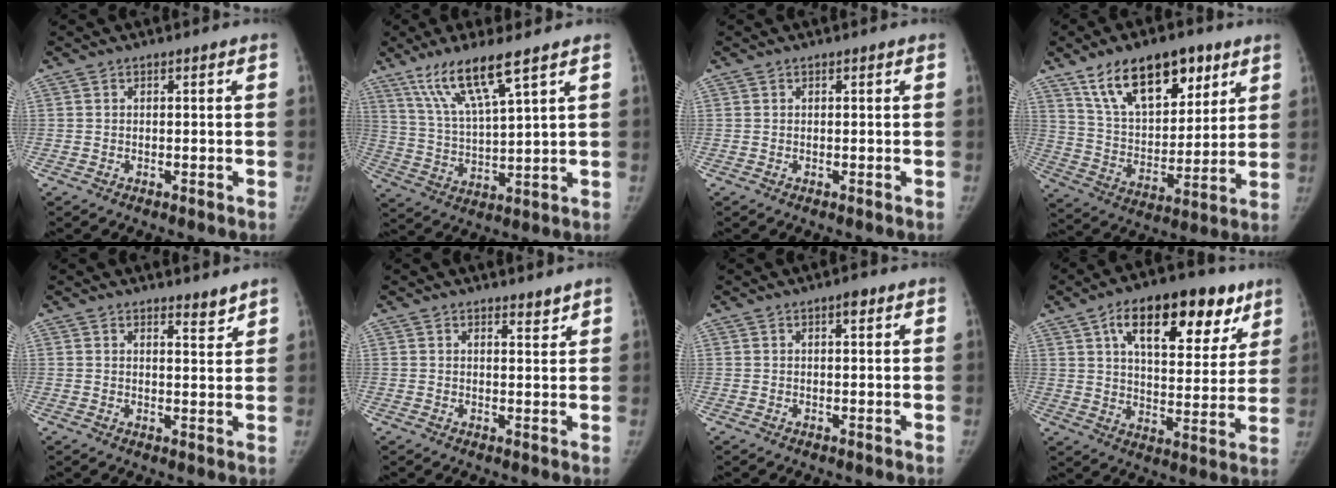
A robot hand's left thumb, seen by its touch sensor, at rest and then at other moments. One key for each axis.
{"total": 11.7, "fx": 7.5, "fy": 1.5, "fz": 8.8, "tx": -0.174, "ty": -0.031, "tz": 0.155}
{"total": 0.0}
{"total": 19.3, "fx": 11.2, "fy": 10.0, "fz": 12.1, "tx": -0.150, "ty": -0.039, "tz": 0.199}
{"total": 2.6, "fx": 2.4, "fy": 0.6, "fz": 0.9, "tx": -0.004, "ty": -0.023, "tz": 0.036}
{"total": 2.0, "fx": 1.8, "fy": 0.6, "fz": 0.6, "tx": 0.001, "ty": -0.015, "tz": 0.026}
{"total": 1.6, "fx": 0.8, "fy": 0.6, "fz": 1.3, "tx": -0.014, "ty": 0.001, "tz": 0.008}
{"total": 21.1, "fx": 10.8, "fy": 10.5, "fz": 14.8, "tx": -0.174, "ty": -0.015, "tz": 0.165}